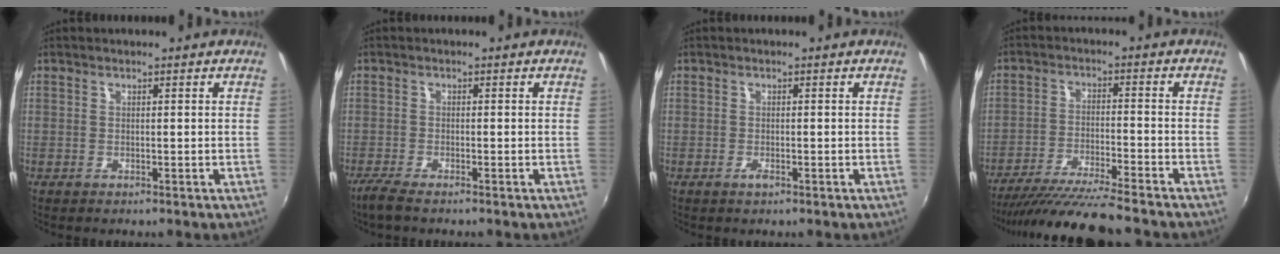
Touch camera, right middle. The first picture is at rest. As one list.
[{"total": 3.1, "force": [-2.5, 0.3, 1.8], "torque": [-0.052, -0.010, -0.052]}, {"total": 1.1, "force": [-0.7, 0.4, 0.8], "torque": [-0.015, -0.003, -0.014]}, {"total": 13.3, "force": [-11.9, -0.3, 5.9], "torque": [-0.129, -0.027, -0.204]}]